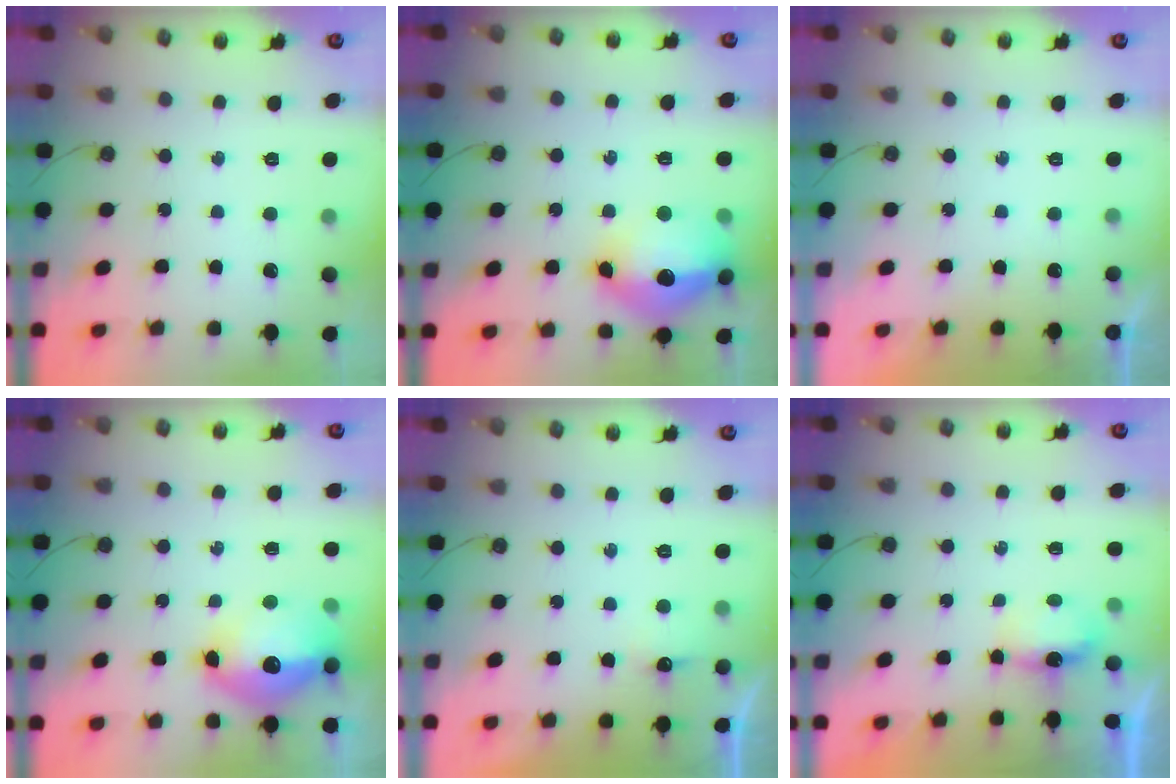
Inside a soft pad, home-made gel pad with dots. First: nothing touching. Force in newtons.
{"total": 18.2, "press": 18.1, "slide": 1.8}
{"total": 0.0}
{"total": 16.3, "press": 16.2, "slide": 1.6}
{"total": 5.4, "press": 5.3, "slide": 1.2}
{"total": 11.1, "press": 5.0, "slide": 9.9}